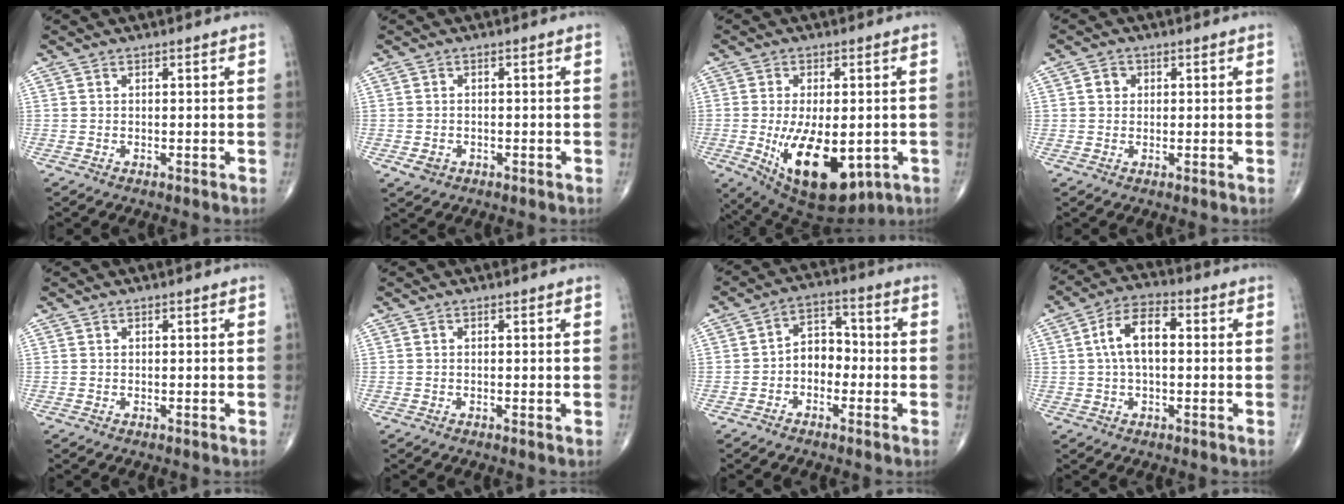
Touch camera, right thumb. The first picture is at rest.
{"total": 2.2, "force": [-0.8, 1.8, 1.0], "torque": [-0.013, 0.003, -0.006]}
{"total": 16.9, "force": [-4.2, 8.4, 14.1], "torque": [-0.235, -0.016, -0.040]}
{"total": 2.3, "force": [0.5, 2.1, 0.9], "torque": [-0.001, 0.001, 0.006]}
{"total": 0.0}
{"total": 0.0}
{"total": 6.2, "force": [-1.5, 4.6, 3.8], "torque": [-0.033, 0.032, -0.042]}
{"total": 8.7, "force": [0.9, 4.7, 7.3], "torque": [-0.132, 0.025, 0.009]}